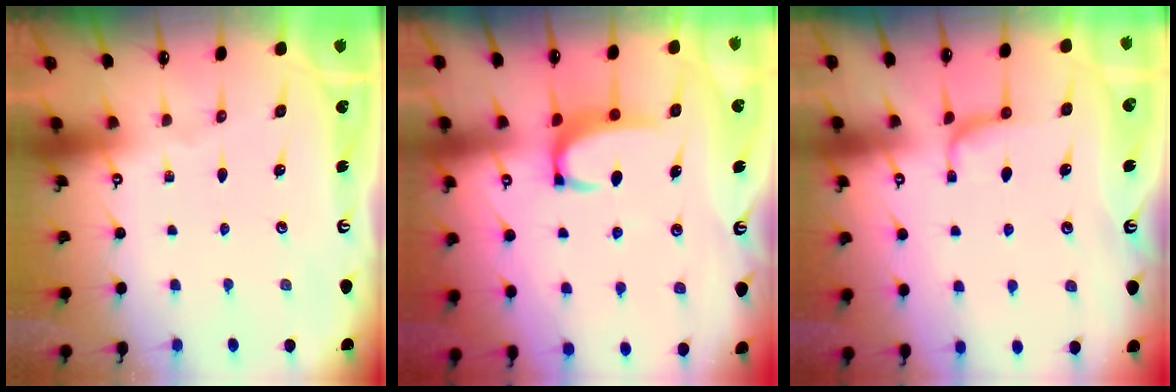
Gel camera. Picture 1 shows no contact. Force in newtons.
{"total": 3.0, "press": 3.0, "slide": 0.4}
{"total": 1.2, "press": 0.8, "slide": 0.8}